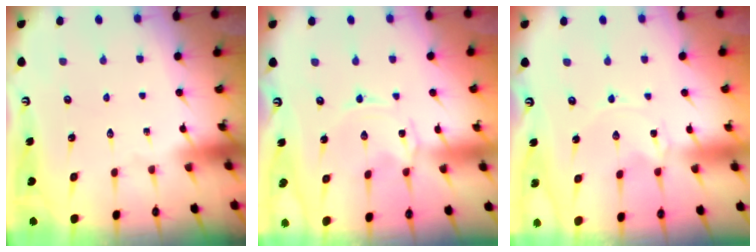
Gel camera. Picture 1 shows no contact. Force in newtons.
{"total": 0.0}
{"total": 0.0}